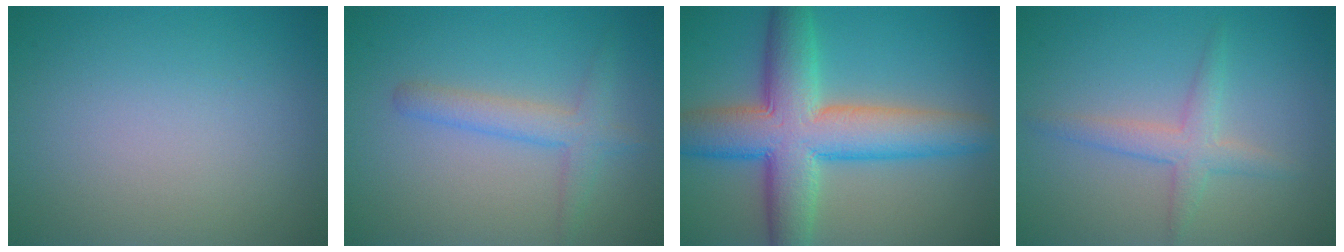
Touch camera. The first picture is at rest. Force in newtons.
{"total": 2.8, "press": 2.8, "slide": 0.2}
{"total": 10.1, "press": 10.1, "slide": 0.2}
{"total": 2.5, "press": 2.5, "slide": 0.0}